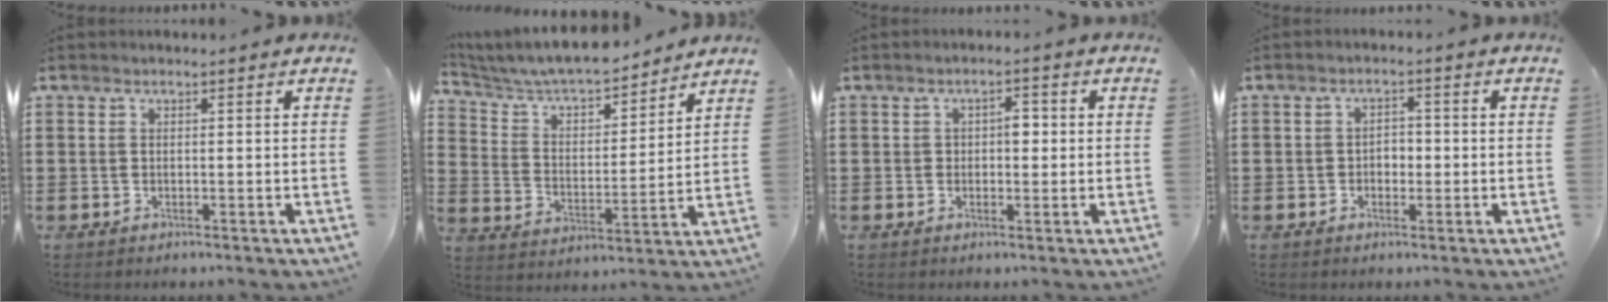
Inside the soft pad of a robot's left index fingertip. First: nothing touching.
{"total": 6.6, "force": [6.1, 1.1, 2.1], "torque": [-0.069, -0.044, 0.102]}
{"total": 2.8, "force": [0.3, 1.7, 2.2], "torque": [-0.028, 0.001, -0.001]}
{"total": 2.2, "force": [-0.7, 1.5, 1.4], "torque": [-0.029, 0.005, -0.017]}